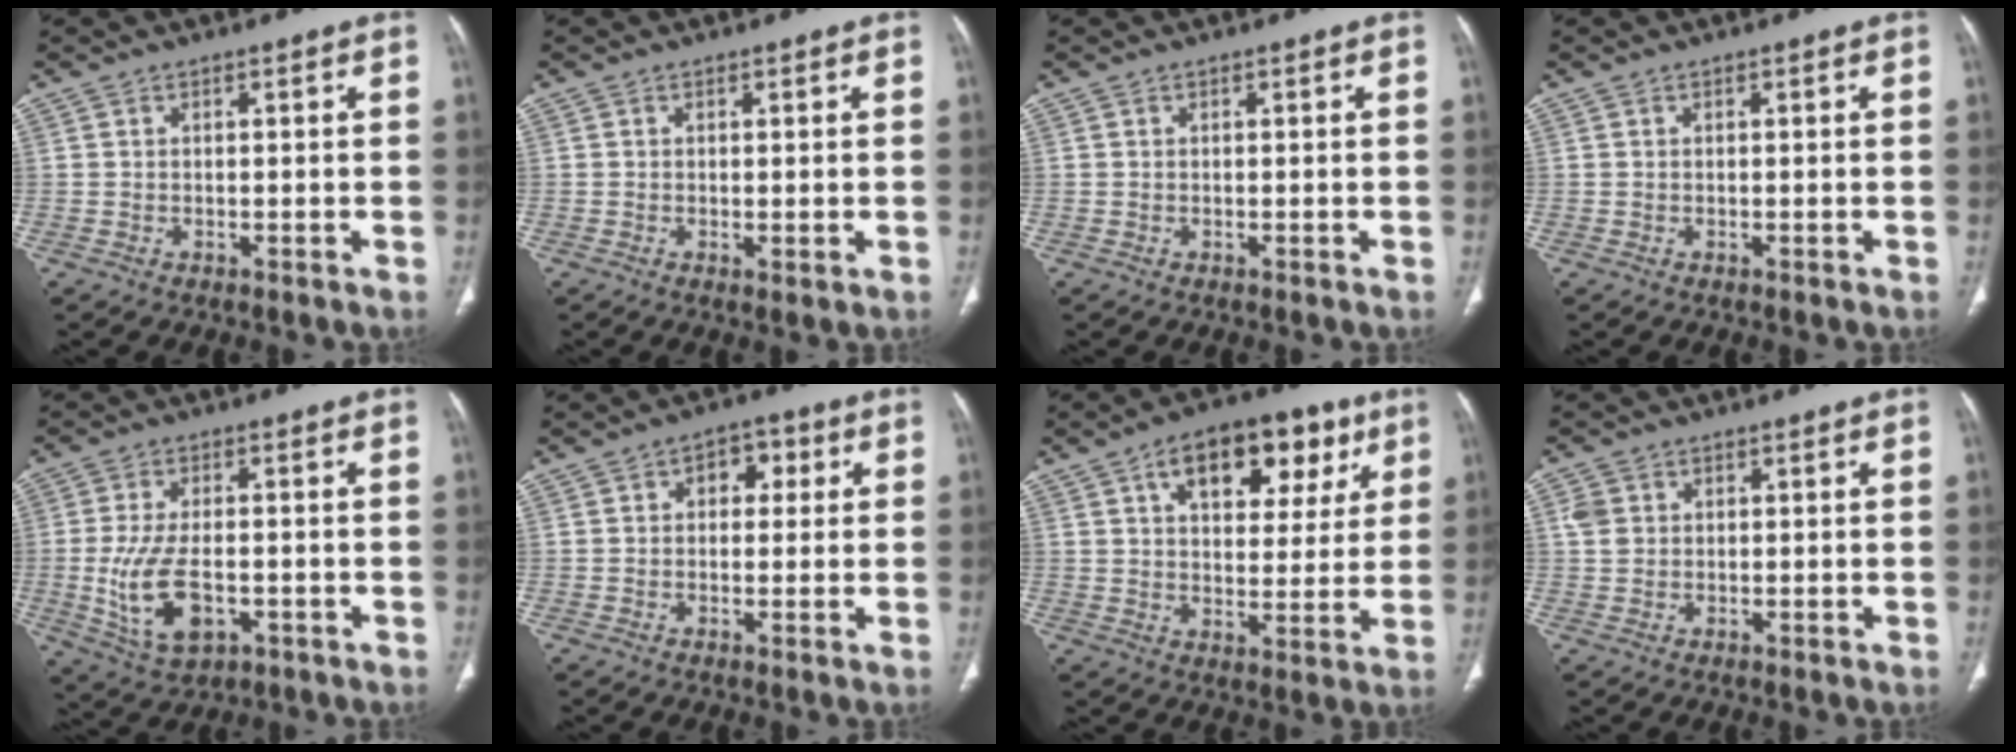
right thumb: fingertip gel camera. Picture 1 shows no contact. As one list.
[{"total": 0.9, "force": [0.0, 0.2, 0.8], "torque": [-0.019, -0.006, 0.001]}, {"total": 0.0}, {"total": 0.0}, {"total": 11.0, "force": [-2.4, 5.9, 9.0], "torque": [-0.175, 0.000, -0.029]}, {"total": 5.4, "force": [1.5, 3.6, 3.6], "torque": [-0.020, 0.007, 0.014]}, {"total": 16.7, "force": [7.6, 9.5, 11.4], "torque": [-0.117, -0.007, 0.112]}, {"total": 2.9, "force": [0.7, 2.5, 1.2], "torque": [-0.015, 0.002, 0.016]}]